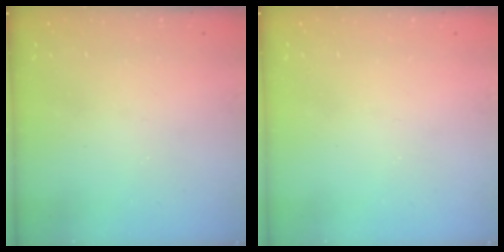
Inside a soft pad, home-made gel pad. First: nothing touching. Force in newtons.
{"total": 0.0}